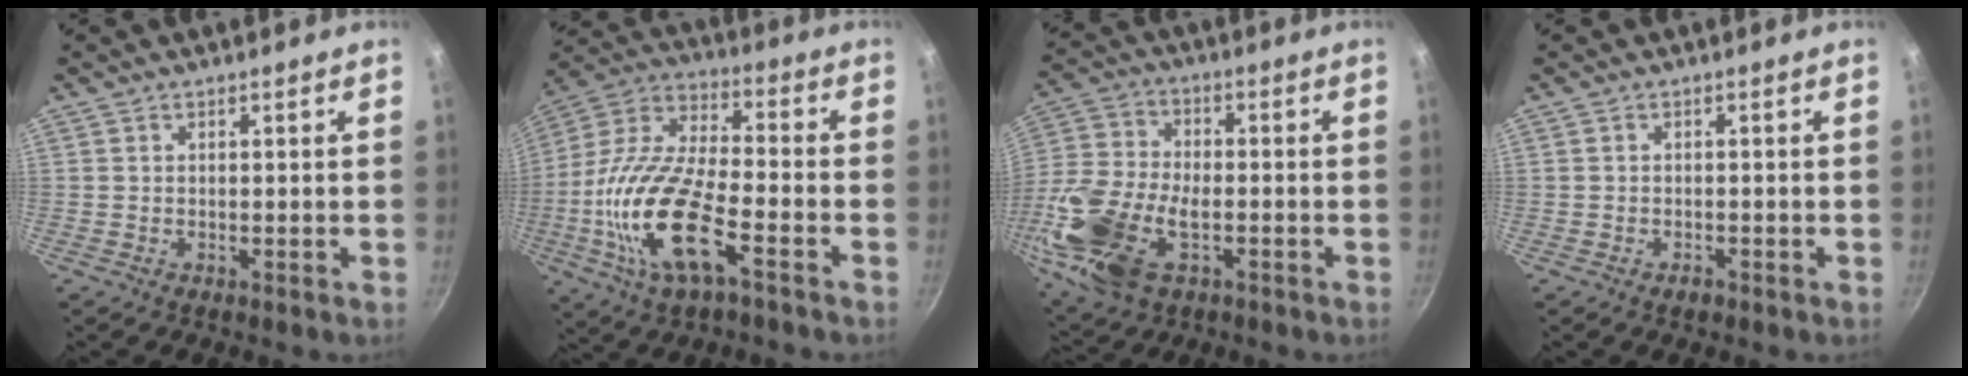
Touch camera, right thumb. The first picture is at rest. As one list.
[{"total": 20.5, "force": [-7.0, 8.2, 17.5], "torque": [-0.342, 0.027, -0.149]}, {"total": 19.1, "force": [-5.5, 10.9, 14.6], "torque": [-0.313, 0.012, -0.108]}, {"total": 1.3, "force": [-0.9, 0.6, 0.7], "torque": [-0.012, 0.009, -0.012]}]